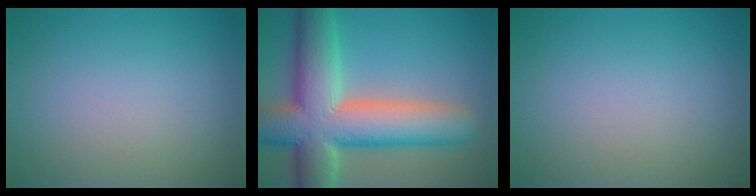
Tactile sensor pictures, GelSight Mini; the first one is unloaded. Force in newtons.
{"total": 12.8, "press": 12.8, "slide": 0.9}
{"total": 0.0}